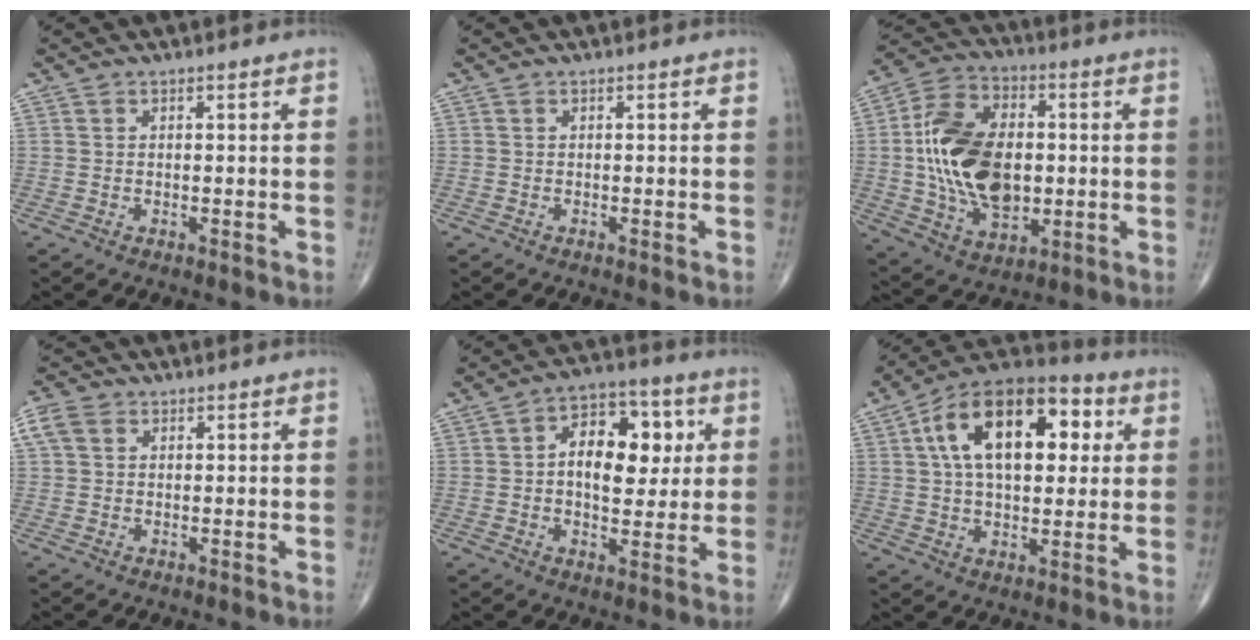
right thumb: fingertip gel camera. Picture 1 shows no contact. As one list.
[{"total": 0.0}, {"total": 19.9, "force": [0.2, 12.7, 15.4], "torque": [-0.264, 0.007, 0.009]}, {"total": 4.2, "force": [1.5, 3.2, 2.4], "torque": [-0.058, 0.015, 0.029]}, {"total": 13.1, "force": [2.1, 8.1, 10.1], "torque": [-0.112, 0.012, 0.025]}, {"total": 21.4, "force": [5.7, 11.7, 17.0], "torque": [-0.247, 0.018, 0.080]}]